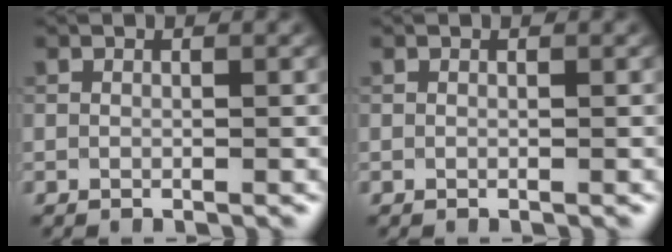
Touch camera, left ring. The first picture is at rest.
{"total": 0.0}